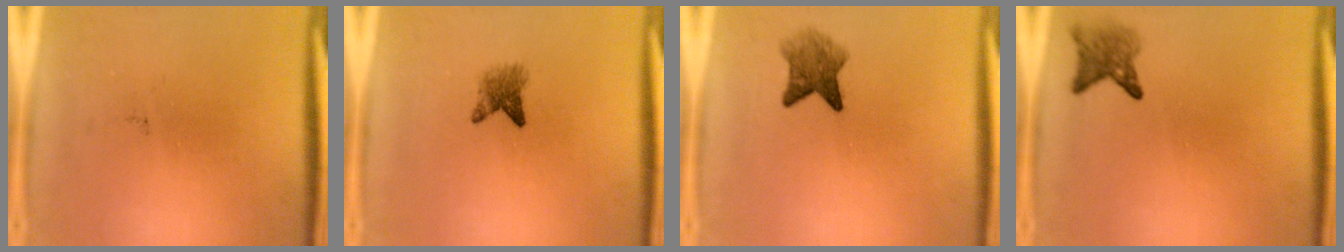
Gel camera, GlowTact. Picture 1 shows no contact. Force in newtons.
{"total": 2.7}
{"total": 4.2}
{"total": 2.7}